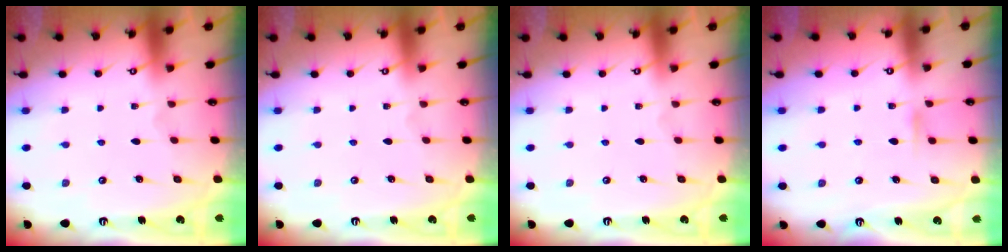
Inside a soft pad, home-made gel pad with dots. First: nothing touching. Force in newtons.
{"total": 0.0}
{"total": 0.0}
{"total": 4.7, "press": 4.6, "slide": 0.6}